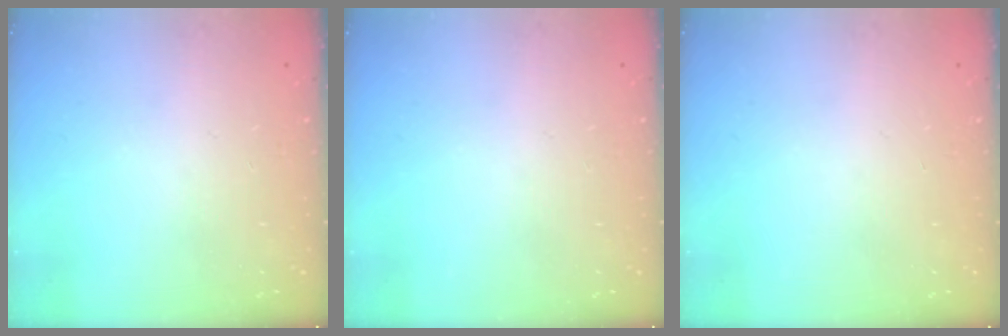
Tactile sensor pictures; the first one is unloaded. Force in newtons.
{"total": 0.0}
{"total": 0.0}